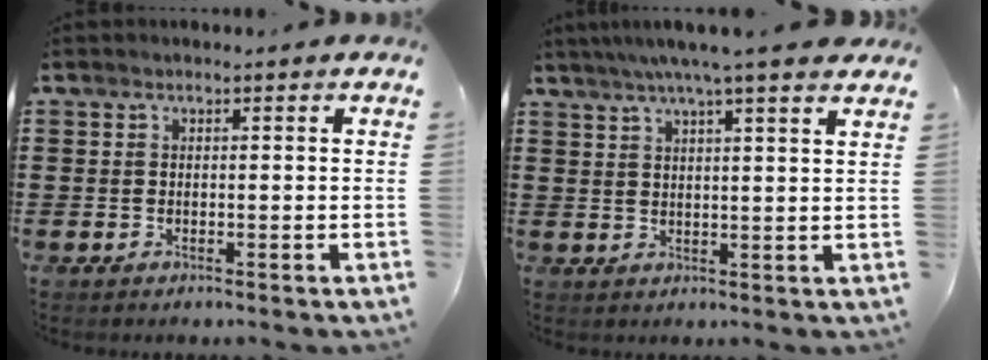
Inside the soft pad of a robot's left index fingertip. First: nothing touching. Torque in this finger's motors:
{"motor_torque": [1.46, -0.68, 1.05, 0.21]}